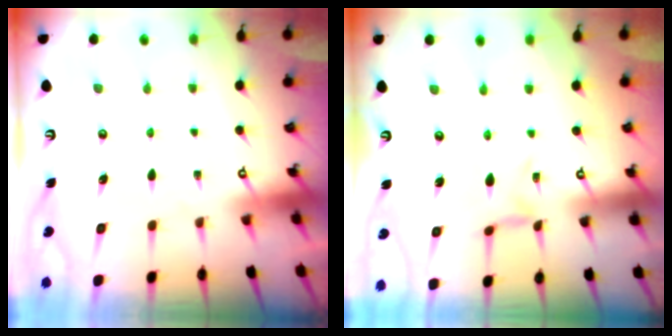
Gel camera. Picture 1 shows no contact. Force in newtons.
{"total": 0.6, "press": 0.5, "slide": 0.2}